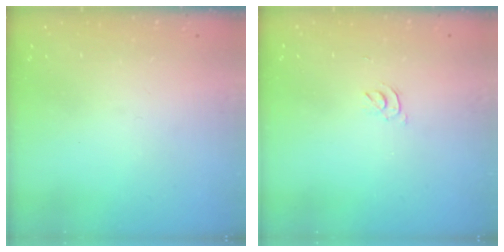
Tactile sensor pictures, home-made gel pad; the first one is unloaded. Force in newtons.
{"total": 2.9, "press": 2.9, "slide": 0.5}